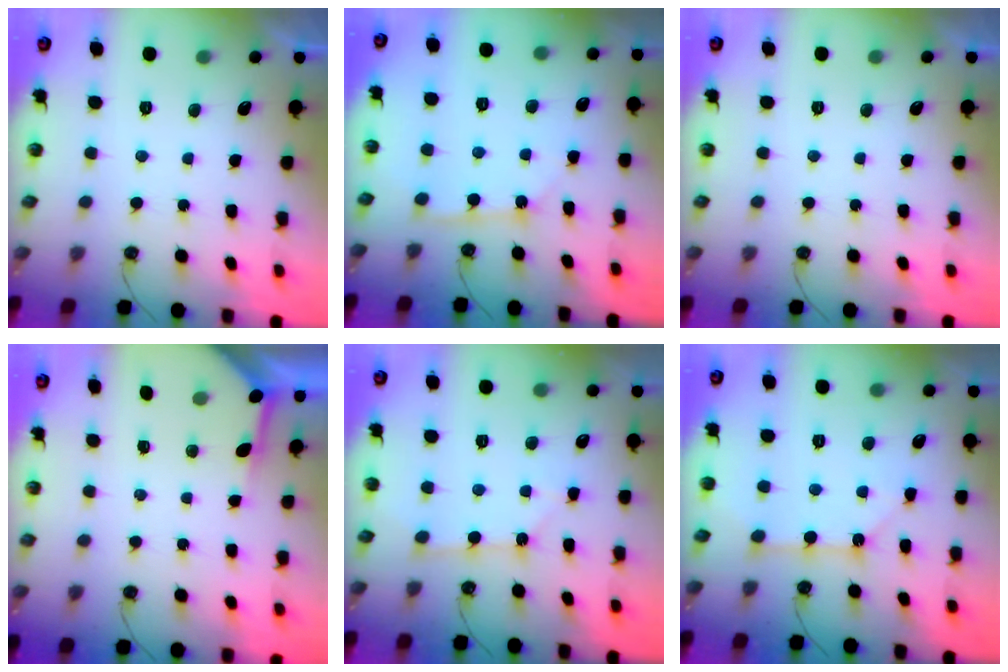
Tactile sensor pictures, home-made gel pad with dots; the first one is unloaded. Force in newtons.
{"total": 3.2, "press": 3.2, "slide": 0.2}
{"total": 0.0}
{"total": 3.8, "press": 3.8, "slide": 0.4}
{"total": 2.1, "press": 2.1, "slide": 0.3}
{"total": 4.2, "press": 4.2, "slide": 0.3}